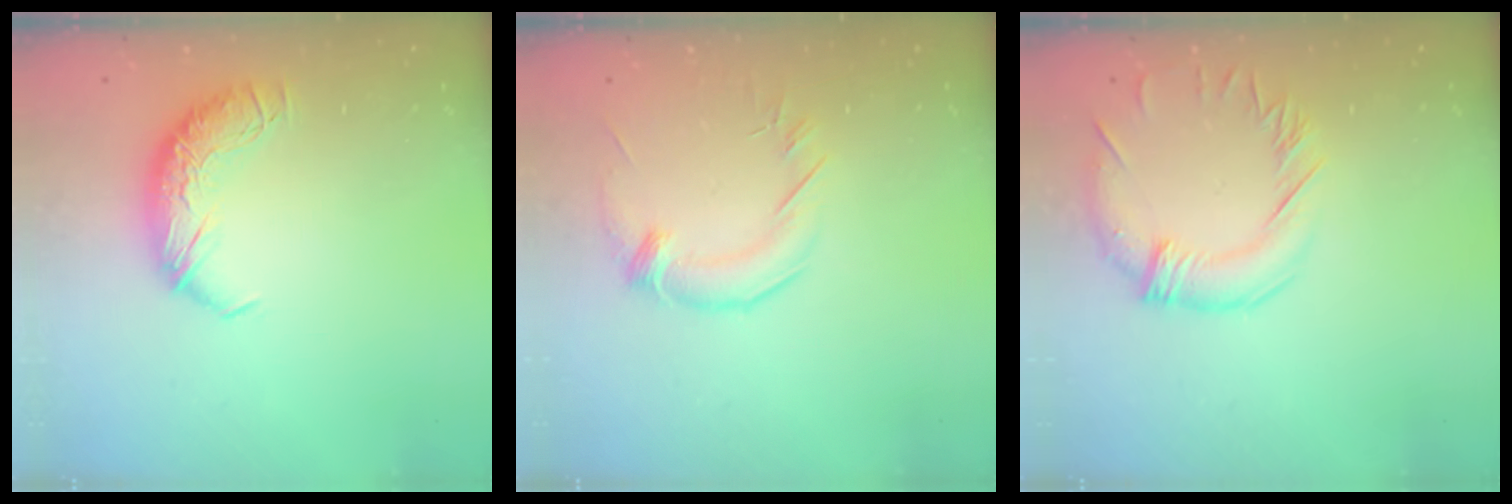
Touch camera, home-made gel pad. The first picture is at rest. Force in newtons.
{"total": 1.3, "press": 0.5, "slide": 1.2}
{"total": 1.4, "press": 0.9, "slide": 1.1}